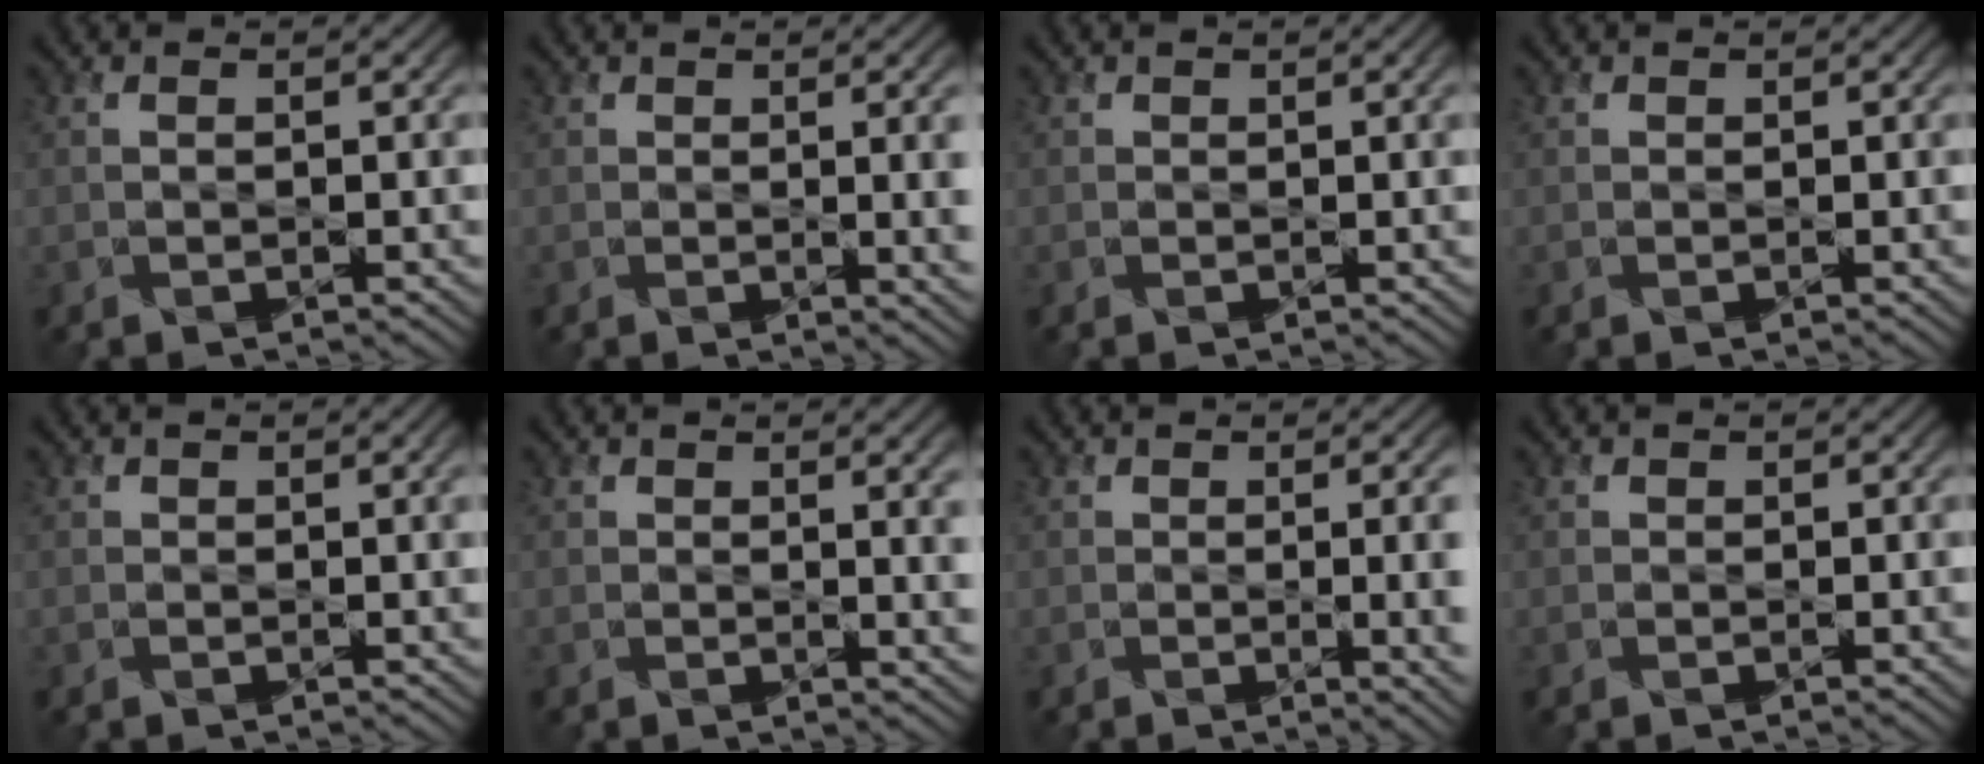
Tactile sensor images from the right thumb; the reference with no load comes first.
{"total": 5.4, "force": [-0.2, 2.3, 4.9], "torque": [-0.038, -0.001, 0.004]}
{"total": 0.0}
{"total": 0.5, "force": [0.0, -0.2, -0.5], "torque": [0.007, -0.001, 0.002]}
{"total": 0.5, "force": [0.2, 0.2, 0.5], "torque": [-0.005, 0.002, 0.005]}
{"total": 3.6, "force": [0.4, 1.3, 3.3], "torque": [-0.030, 0.000, 0.014]}
{"total": 7.5, "force": [-0.7, 3.6, 6.5], "torque": [-0.054, -0.007, 0.005]}
{"total": 0.8, "force": [0.1, -0.3, -0.8], "torque": [0.010, -0.002, 0.003]}